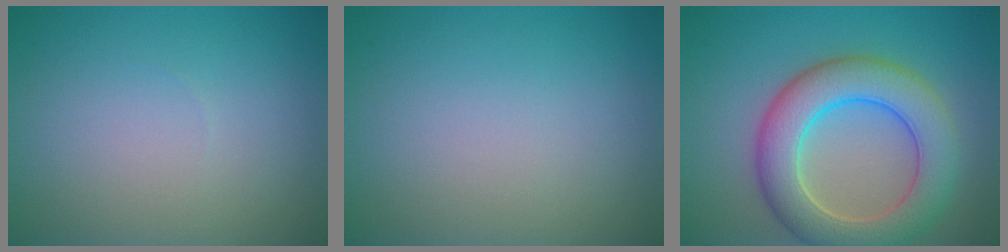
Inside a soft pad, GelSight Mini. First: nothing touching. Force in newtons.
{"total": 0.0}
{"total": 7.7, "press": 7.7, "slide": 0.3}